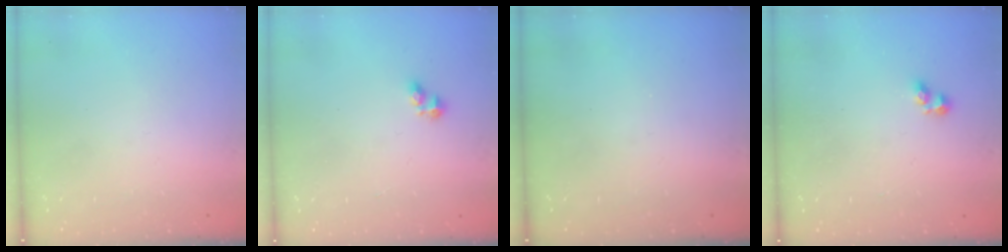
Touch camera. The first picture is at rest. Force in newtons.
{"total": 2.7, "press": 2.7, "slide": 0.4}
{"total": 0.0}
{"total": 2.4, "press": 2.3, "slide": 0.4}